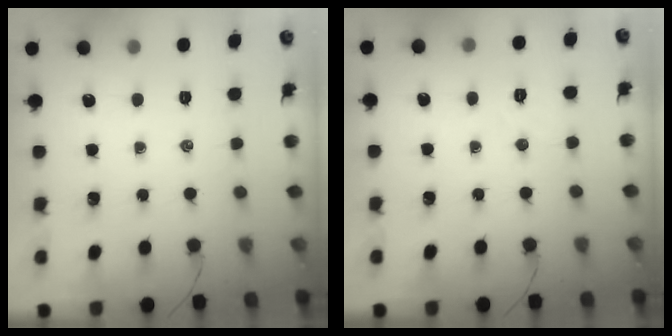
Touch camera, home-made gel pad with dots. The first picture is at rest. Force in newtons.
{"total": 4.2, "press": 4.0, "slide": 1.0}